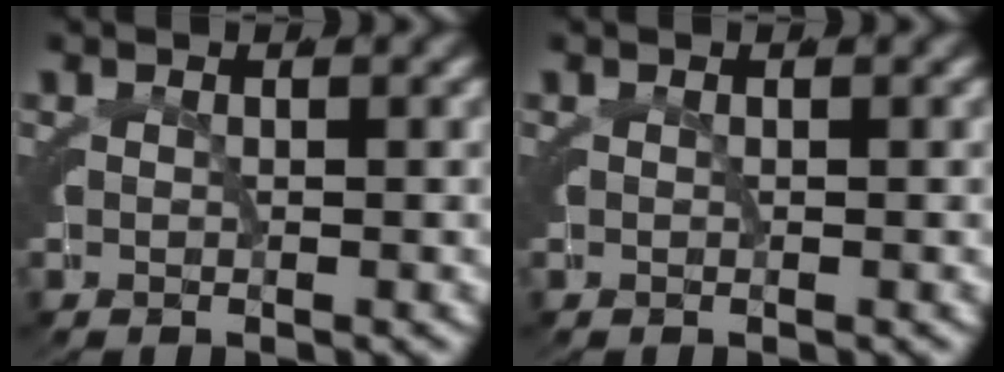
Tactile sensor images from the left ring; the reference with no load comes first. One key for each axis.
{"total": 0.0}